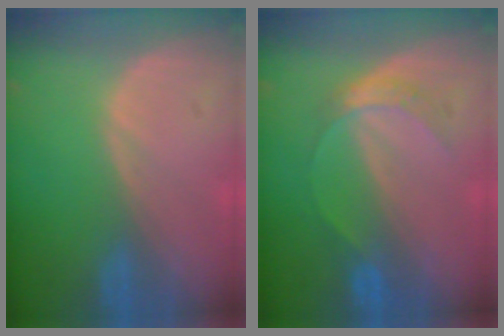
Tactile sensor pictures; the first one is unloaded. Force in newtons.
{"total": 3.8, "press": 3.8, "slide": 0.4}